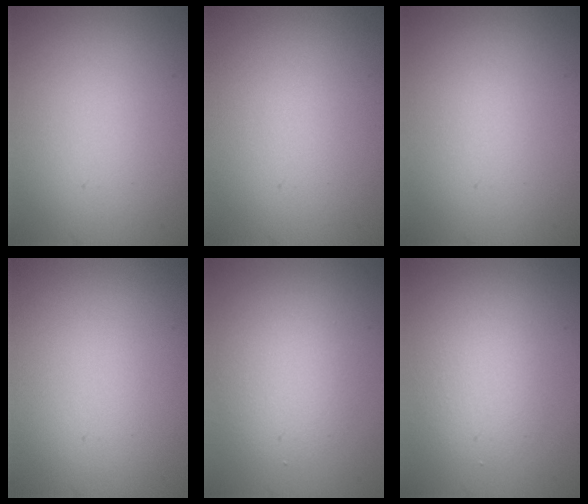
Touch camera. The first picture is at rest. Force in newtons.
{"total": 0.0}
{"total": 0.0}
{"total": 0.0}
{"total": 2.9, "press": 2.9, "slide": 0.2}
{"total": 2.2, "press": 2.2, "slide": 0.2}